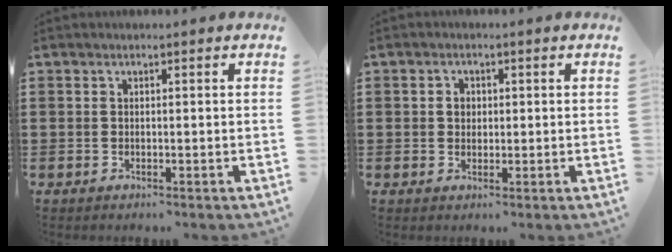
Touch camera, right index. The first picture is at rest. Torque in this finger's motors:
{"motor_torque": [0.33, -0.13, 0.11, 0.05]}